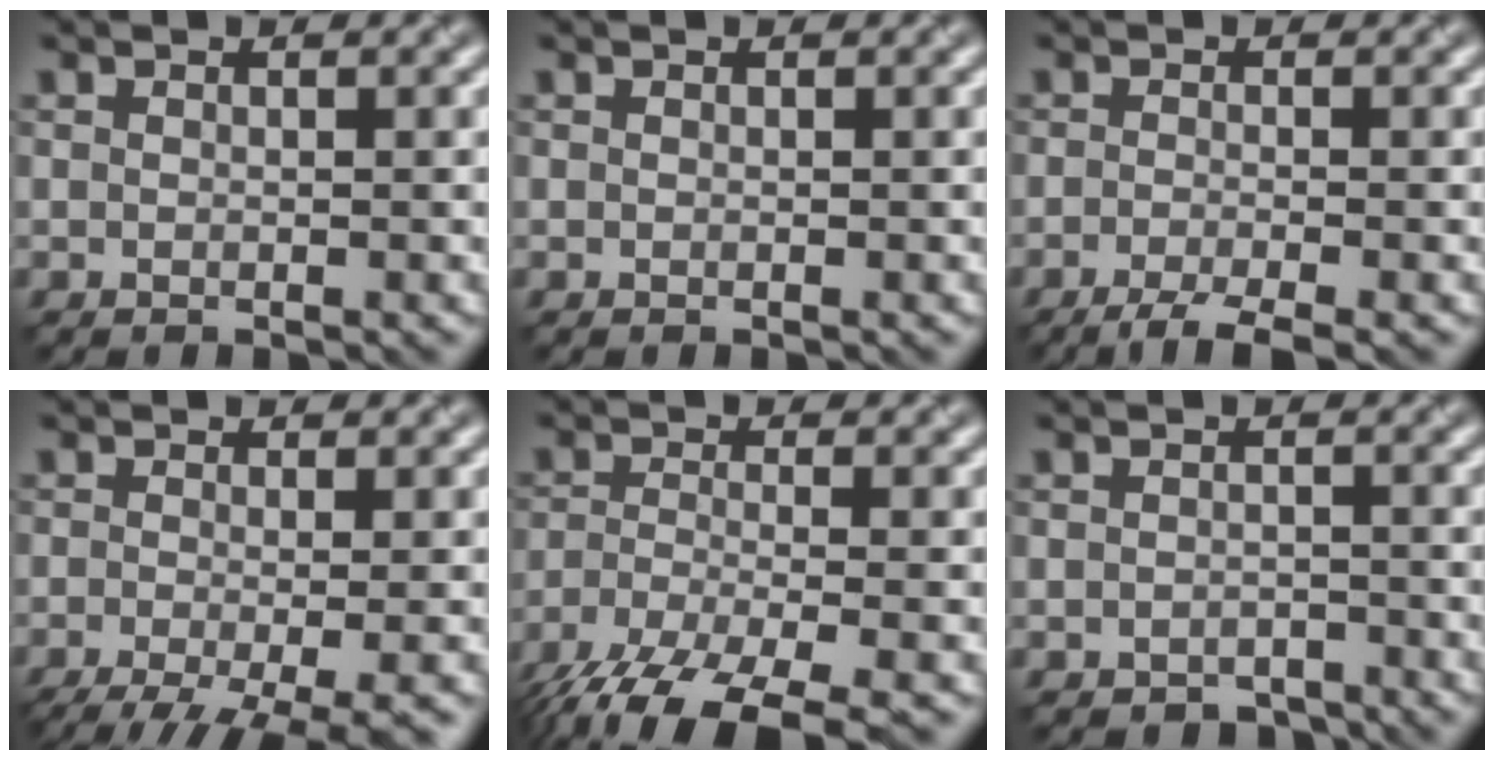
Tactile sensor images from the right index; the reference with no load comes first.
{"total": 0.0}
{"total": 3.2, "force": [-2.2, 0.6, 2.3], "torque": [-0.037, -0.005, -0.048]}
{"total": 8.5, "force": [-4.2, 3.0, 6.8], "torque": [-0.097, -0.021, -0.059]}
{"total": 8.5, "force": [-6.0, 2.4, 5.6], "torque": [-0.115, -0.022, -0.112]}
{"total": 1.5, "force": [-1.3, 0.7, 0.2], "torque": [0.000, 0.000, -0.020]}